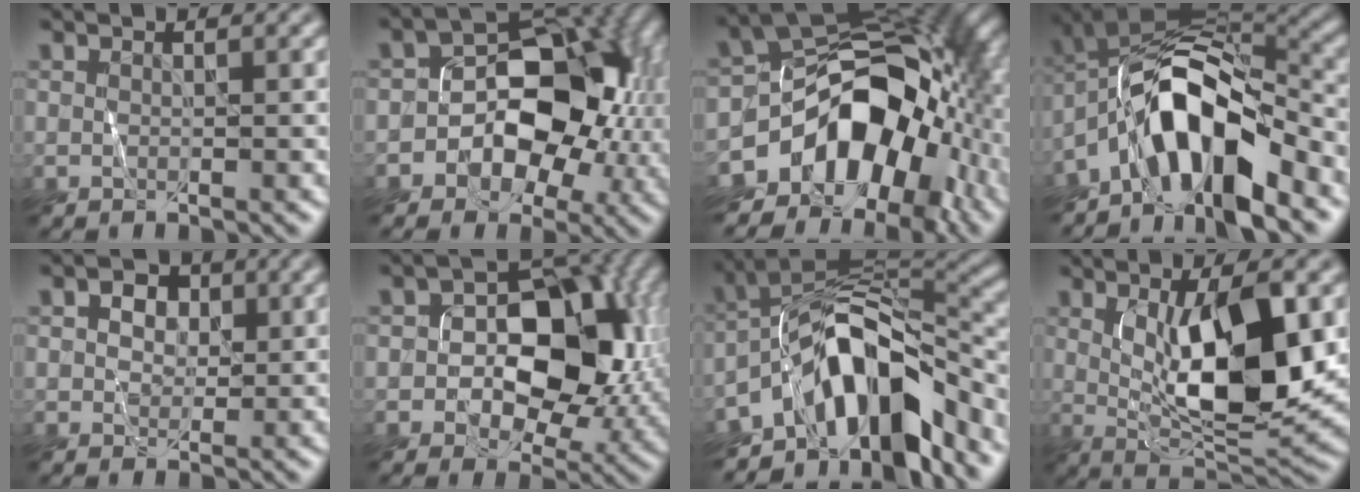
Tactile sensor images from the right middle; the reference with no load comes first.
{"total": 8.9, "force": [-1.7, 6.1, 6.3], "torque": [-0.071, 0.015, -0.031]}
{"total": 13.5, "force": [-5.3, 8.8, 8.7], "torque": [-0.110, 0.000, -0.102]}
{"total": 9.1, "force": [-4.6, 3.4, 7.1], "torque": [-0.113, 0.025, -0.089]}
{"total": 2.2, "force": [0.9, 1.8, 1.0], "torque": [-0.015, 0.009, 0.012]}
{"total": 9.8, "force": [-0.5, 6.5, 7.4], "torque": [-0.085, 0.021, -0.014]}
{"total": 11.0, "force": [-6.4, 4.8, 7.6], "torque": [-0.098, 0.023, -0.119]}
{"total": 9.5, "force": [1.1, 3.0, 8.9], "torque": [-0.143, -0.005, 0.028]}